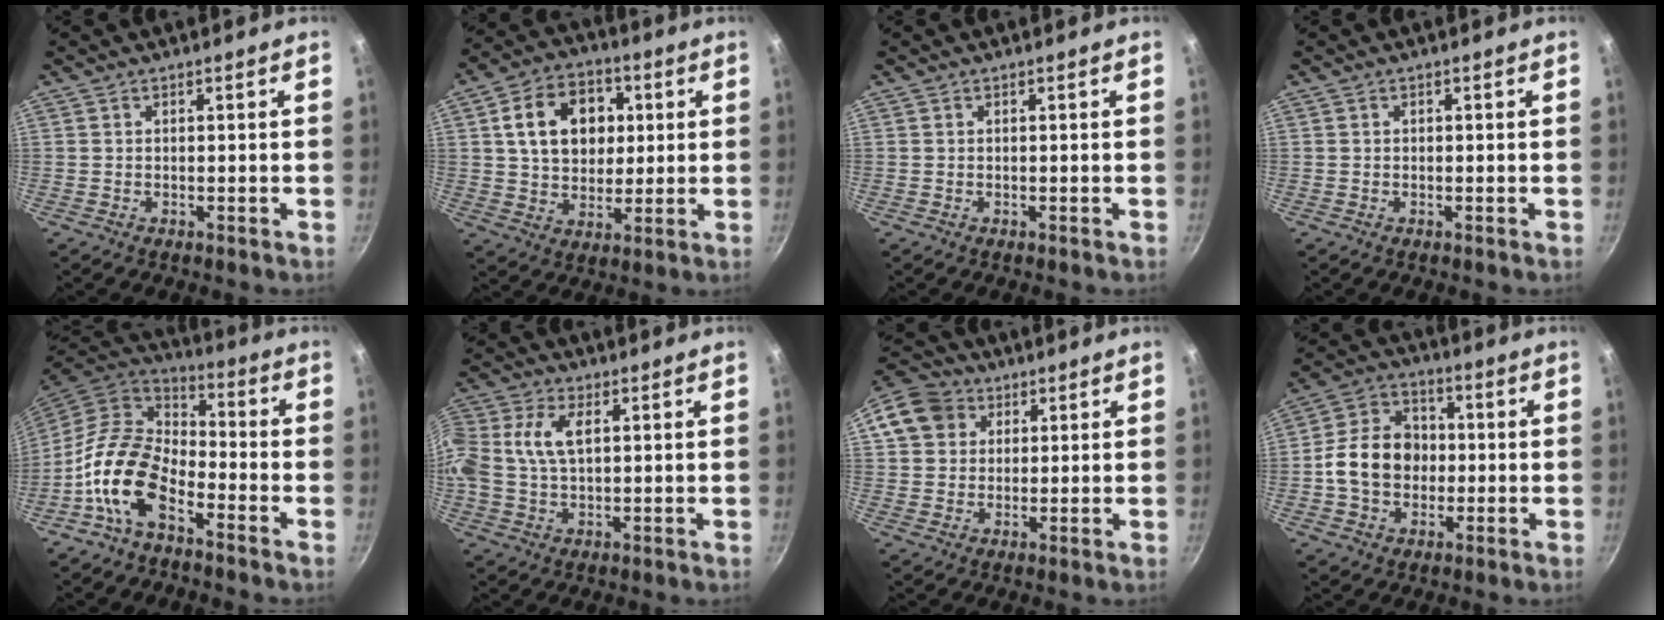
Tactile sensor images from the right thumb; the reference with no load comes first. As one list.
[{"total": 14.7, "force": [3.2, 11.1, 9.1], "torque": [-0.119, 0.011, 0.048]}, {"total": 0.0}, {"total": 0.0}, {"total": 13.8, "force": [-6.4, 7.8, 9.4], "torque": [-0.158, 0.054, -0.142]}, {"total": 12.2, "force": [2.5, 7.7, 9.1], "torque": [-0.194, 0.026, 0.038]}, {"total": 10.8, "force": [3.7, 9.2, 4.4], "torque": [-0.064, 0.017, 0.056]}, {"total": 12.7, "force": [-0.8, 10.2, 7.6], "torque": [-0.104, 0.024, -0.027]}]